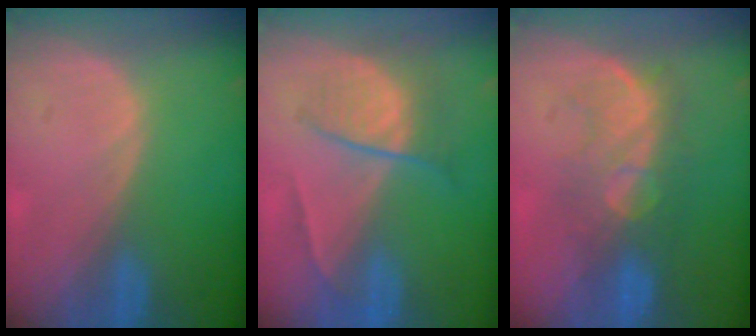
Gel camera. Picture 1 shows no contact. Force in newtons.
{"total": 6.6, "press": 6.0, "slide": 2.8}
{"total": 8.0, "press": 7.8, "slide": 1.6}